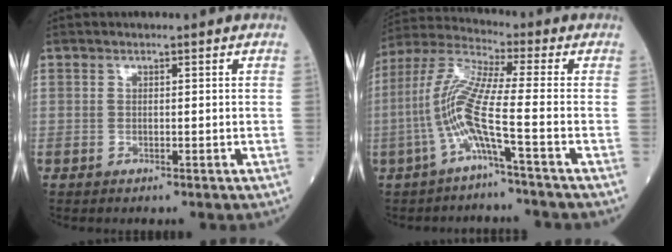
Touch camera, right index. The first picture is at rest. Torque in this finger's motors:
{"motor_torque": [0.51, -0.10, 0.28, 0.21]}